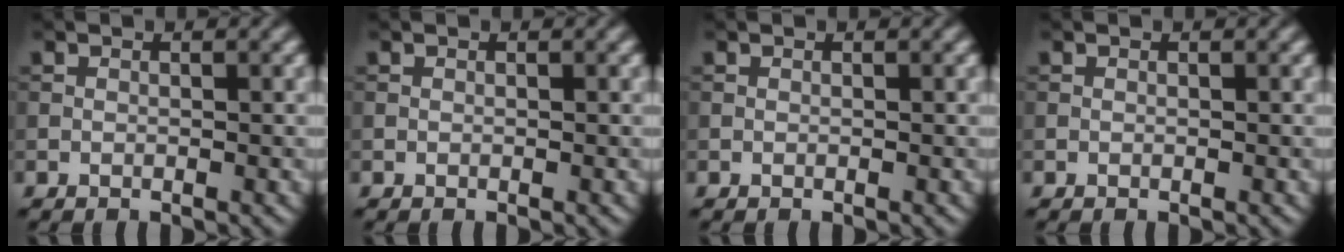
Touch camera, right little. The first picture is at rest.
{"total": 0.0}
{"total": 0.0}
{"total": 0.0}